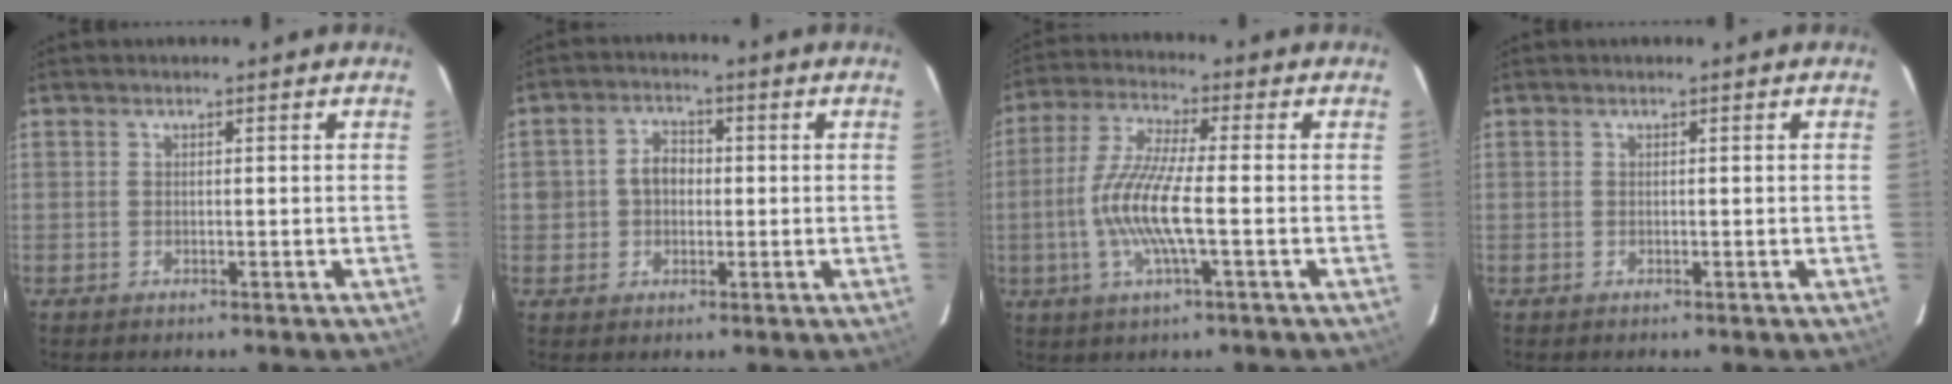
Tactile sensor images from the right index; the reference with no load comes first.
{"total": 5.0, "force": [-0.1, 4.3, 2.5], "torque": [-0.048, 0.016, 0.001]}
{"total": 11.4, "force": [-2.1, 1.3, 11.1], "torque": [-0.229, -0.002, -0.043]}
{"total": 0.0}